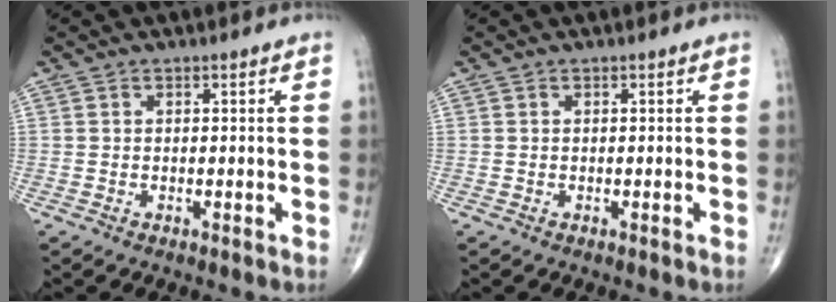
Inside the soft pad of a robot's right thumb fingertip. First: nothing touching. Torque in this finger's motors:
{"motor_torque": [0.07, 0.06, -0.20, -0.05, 0.01]}